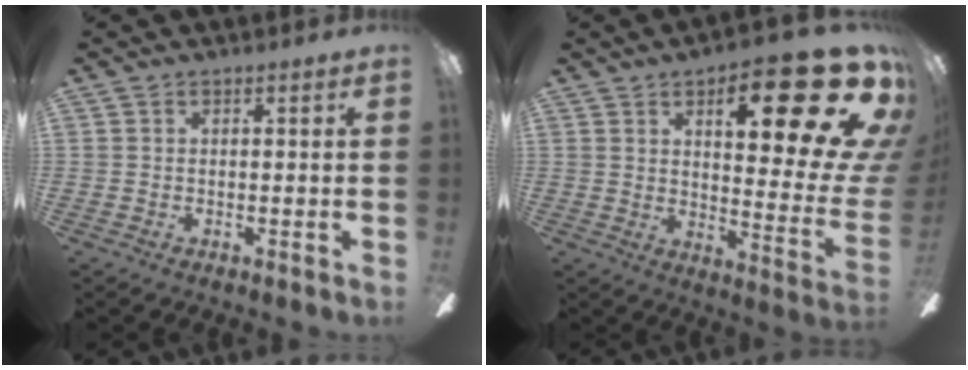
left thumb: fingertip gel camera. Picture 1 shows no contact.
{"total": 25.5, "force": [12.3, 8.1, 20.8], "torque": [-0.274, -0.084, 0.192]}